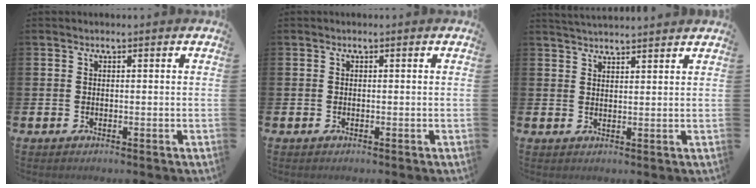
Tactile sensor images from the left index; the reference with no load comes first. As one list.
[{"total": 0.0}, {"total": 3.0, "force": [3.0, -0.1, 0.0], "torque": [-0.008, -0.013, 0.055]}]